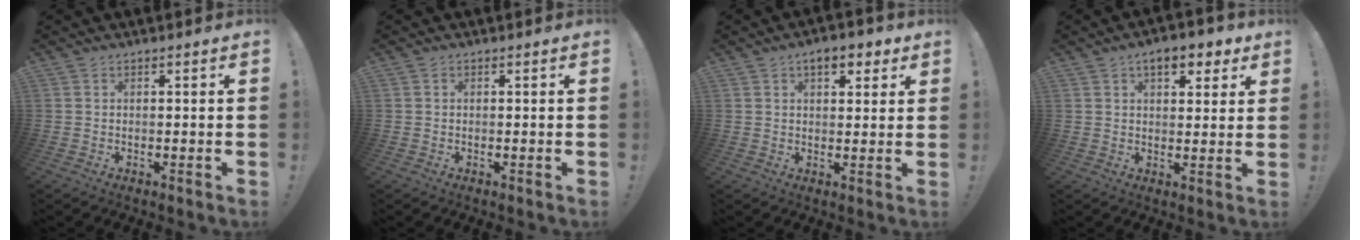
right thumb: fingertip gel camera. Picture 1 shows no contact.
{"total": 0.0}
{"total": 6.7, "force": [3.8, 3.5, 4.4], "torque": [-0.056, -0.008, 0.064]}
{"total": 7.8, "force": [4.5, 3.9, 5.1], "torque": [-0.064, -0.014, 0.077]}